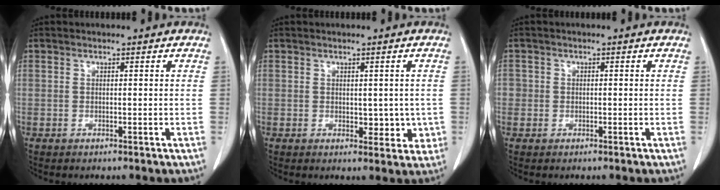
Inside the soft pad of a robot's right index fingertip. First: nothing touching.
{"total": 3.8, "force": [0.0, 2.5, 2.9], "torque": [-0.019, -0.004, 0.006]}
{"total": 1.5, "force": [-0.2, 1.4, 0.3], "torque": [0.004, 0.005, -0.006]}